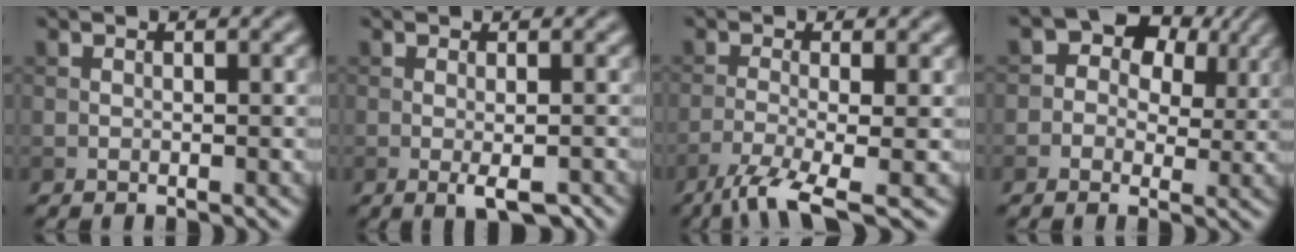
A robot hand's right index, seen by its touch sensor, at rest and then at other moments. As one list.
[{"total": 2.4, "force": [-0.8, 0.4, 2.2], "torque": [-0.039, -0.003, -0.011]}, {"total": 5.2, "force": [-3.1, 1.0, 4.0], "torque": [-0.070, -0.006, -0.070]}, {"total": 5.6, "force": [1.8, 4.2, 3.2], "torque": [-0.042, 0.011, 0.005]}]